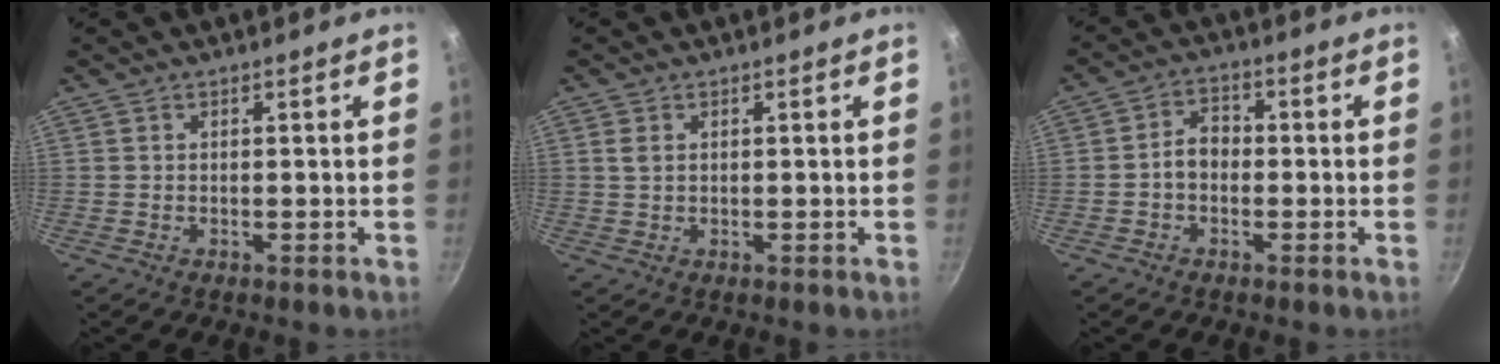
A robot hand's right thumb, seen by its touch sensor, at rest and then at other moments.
{"total": 1.6, "force": [0.5, 1.1, 1.0], "torque": [-0.018, 0.000, 0.009]}
{"total": 4.6, "force": [-0.9, 3.5, 2.9], "torque": [-0.030, 0.023, -0.025]}